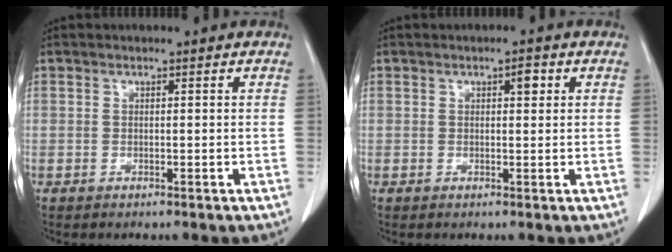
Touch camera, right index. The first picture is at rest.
{"total": 1.7, "force": [0.7, 0.6, 1.4], "torque": [-0.019, 0.001, 0.009]}